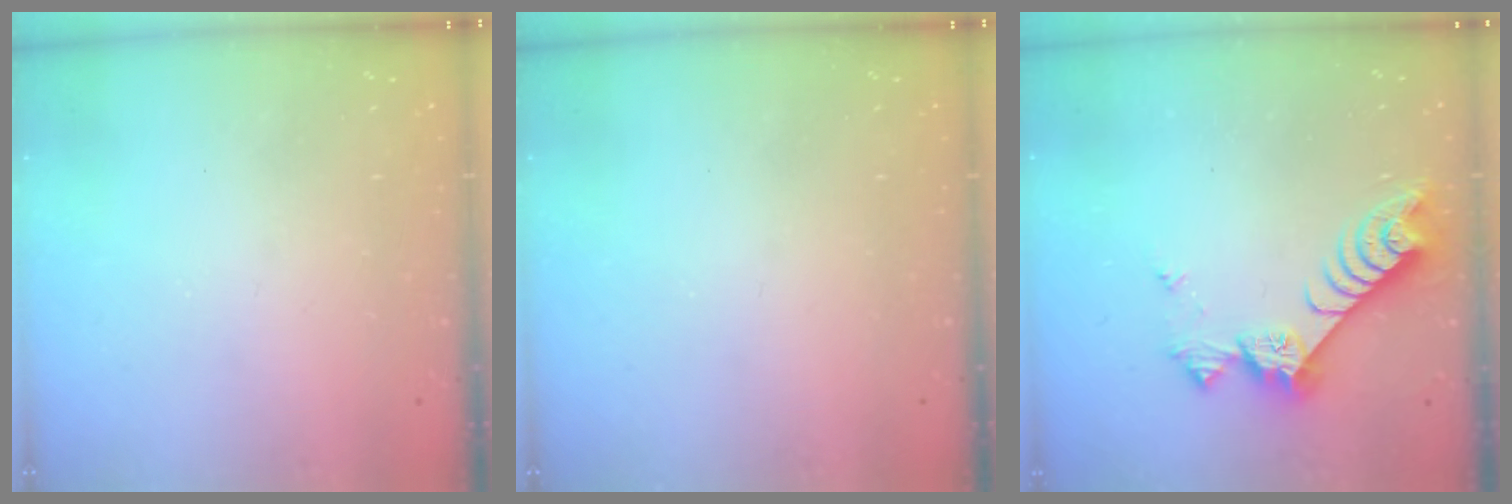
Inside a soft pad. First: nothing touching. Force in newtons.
{"total": 0.0}
{"total": 8.7, "press": 8.7, "slide": 0.4}